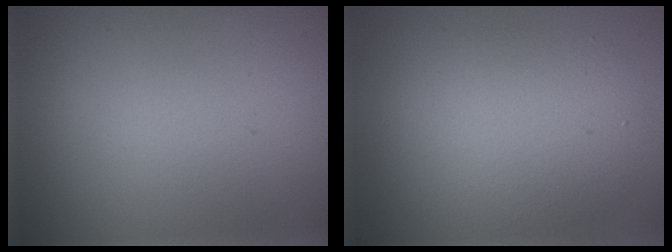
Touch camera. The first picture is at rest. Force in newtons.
{"total": 5.1, "press": 5.1, "slide": 0.2}